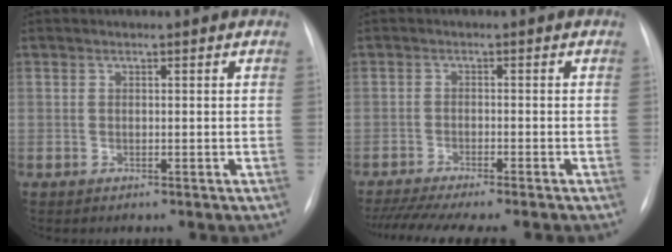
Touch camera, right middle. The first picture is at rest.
{"total": 11.3, "force": [-9.7, 0.4, 5.8], "torque": [-0.078, -0.012, -0.146]}